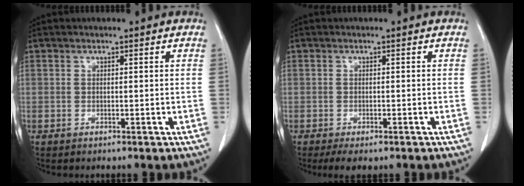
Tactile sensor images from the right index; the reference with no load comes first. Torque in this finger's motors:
{"motor_torque": [-0.25, -0.04, -0.15, -0.06]}